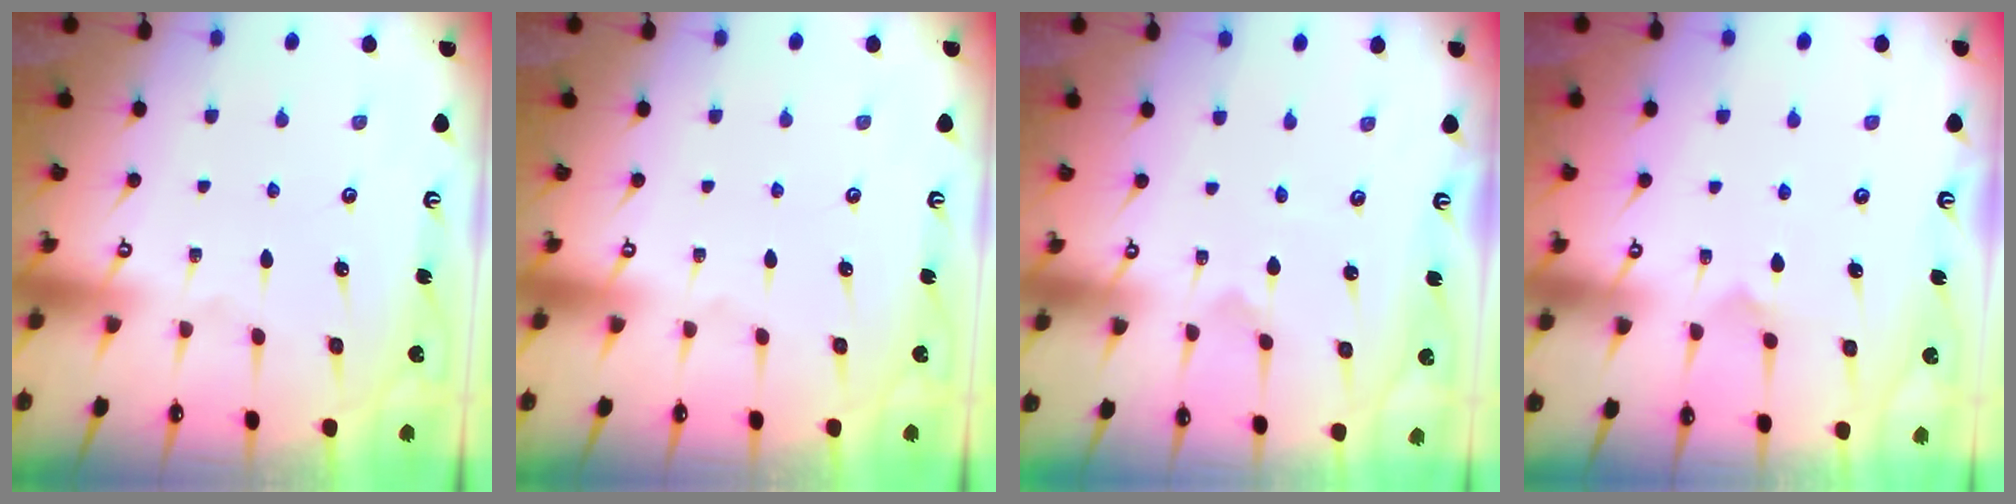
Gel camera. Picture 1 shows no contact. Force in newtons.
{"total": 0.0}
{"total": 0.0}
{"total": 5.2, "press": 5.2, "slide": 0.3}